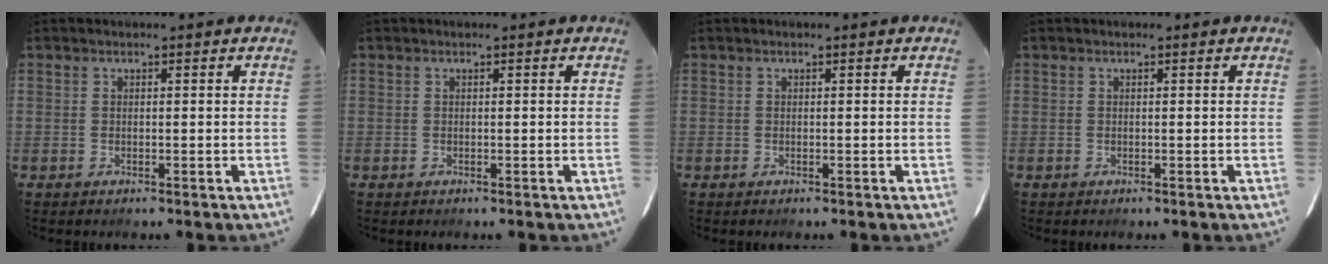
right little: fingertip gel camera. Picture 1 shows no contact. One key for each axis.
{"total": 0.0}
{"total": 0.0}
{"total": 0.0}